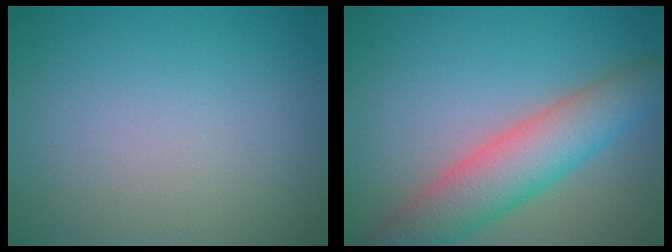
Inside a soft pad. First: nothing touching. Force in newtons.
{"total": 6.9, "press": 6.9, "slide": 0.3}